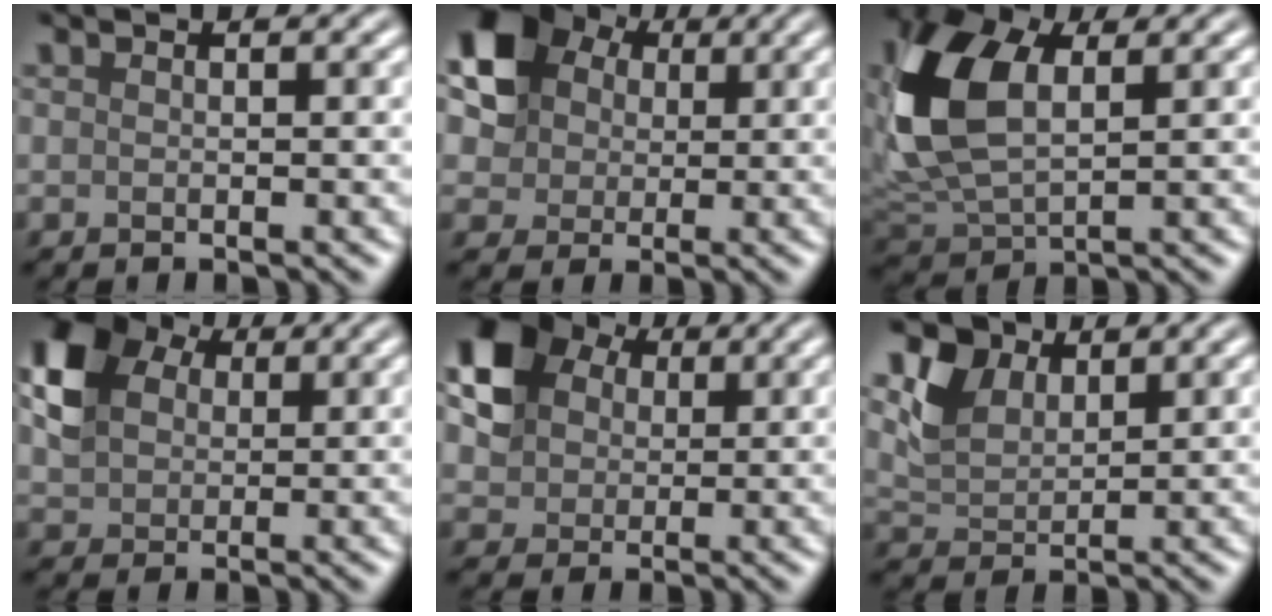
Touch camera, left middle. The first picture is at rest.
{"total": 10.1, "force": [3.5, 8.2, 4.8], "torque": [-0.115, 0.032, 0.056]}
{"total": 9.9, "force": [2.4, 5.9, 7.5], "torque": [-0.180, 0.008, 0.041]}
{"total": 6.2, "force": [2.1, 4.7, 3.5], "torque": [-0.090, 0.010, 0.032]}
{"total": 8.6, "force": [3.0, 6.8, 4.2], "torque": [-0.104, 0.028, 0.041]}
{"total": 4.8, "force": [3.1, 2.9, 2.1], "torque": [-0.062, 0.004, 0.060]}